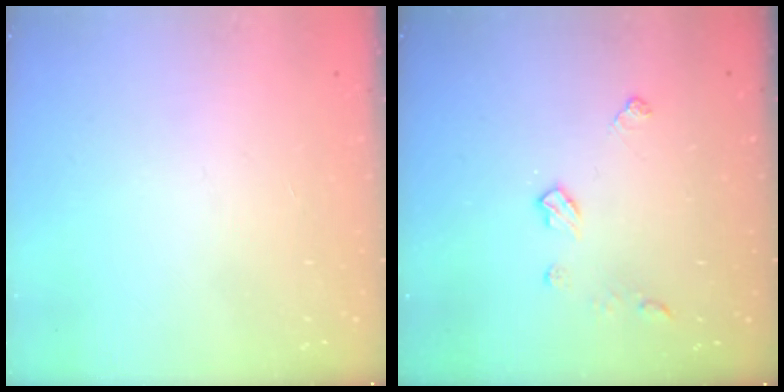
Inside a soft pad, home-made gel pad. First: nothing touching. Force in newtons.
{"total": 6.3, "press": 6.3, "slide": 0.1}